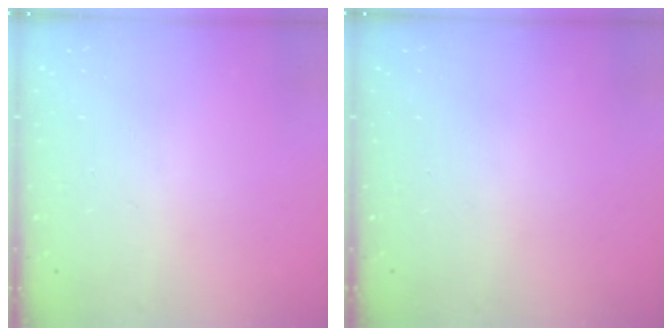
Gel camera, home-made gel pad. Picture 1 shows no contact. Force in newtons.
{"total": 0.0}